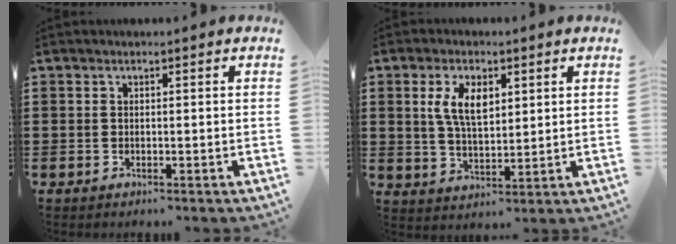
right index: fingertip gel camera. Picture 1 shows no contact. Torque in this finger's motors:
{"motor_torque": [1.36, 0.78, 0.44, 0.18]}